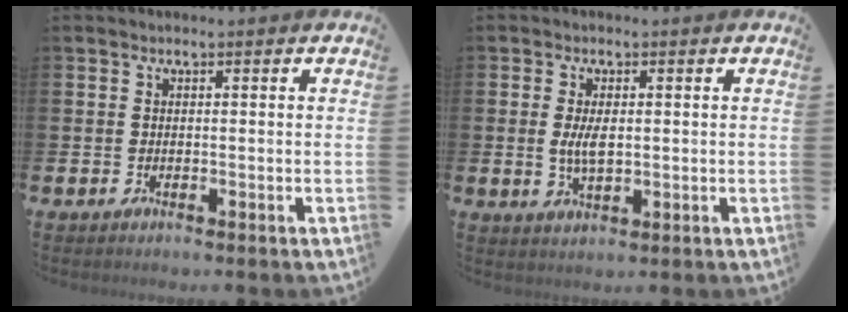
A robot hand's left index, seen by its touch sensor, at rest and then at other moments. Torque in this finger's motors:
{"motor_torque": [0.67, -0.14, 0.11, 0.08]}